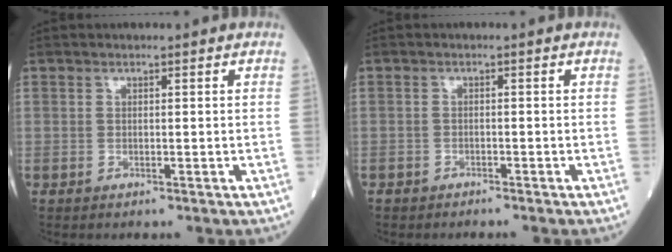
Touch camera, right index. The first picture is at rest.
{"total": 1.1, "force": [-1.0, 0.5, 0.1], "torque": [-0.008, 0.001, -0.018]}